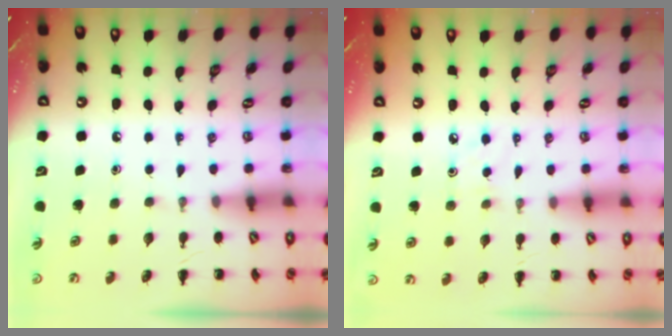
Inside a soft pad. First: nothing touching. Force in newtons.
{"total": 2.7, "press": 2.5, "slide": 0.9}